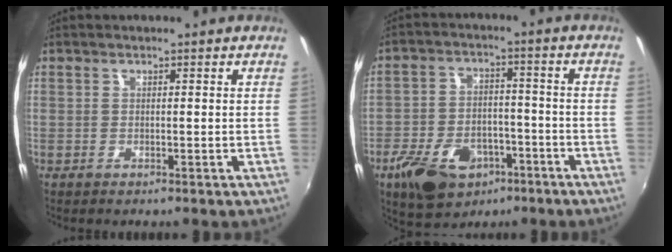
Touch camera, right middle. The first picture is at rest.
{"total": 14.8, "force": [-8.4, 9.0, 8.3], "torque": [-0.184, -0.003, -0.130]}